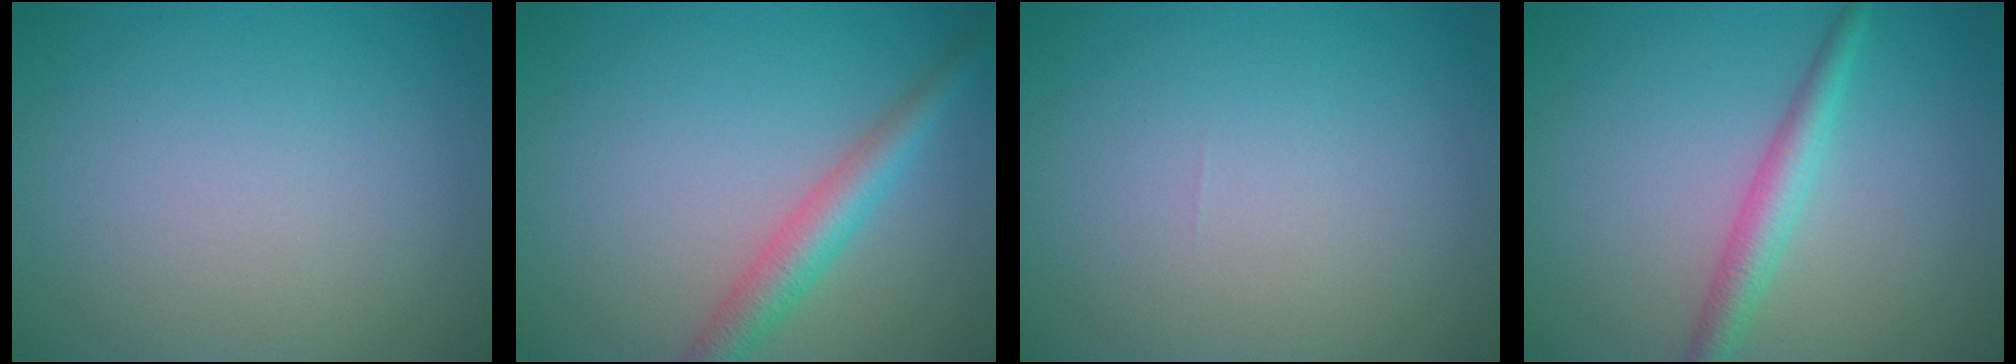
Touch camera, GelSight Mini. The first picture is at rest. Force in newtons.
{"total": 3.4, "press": 3.4, "slide": 0.1}
{"total": 0.0}
{"total": 2.7, "press": 2.7, "slide": 0.1}